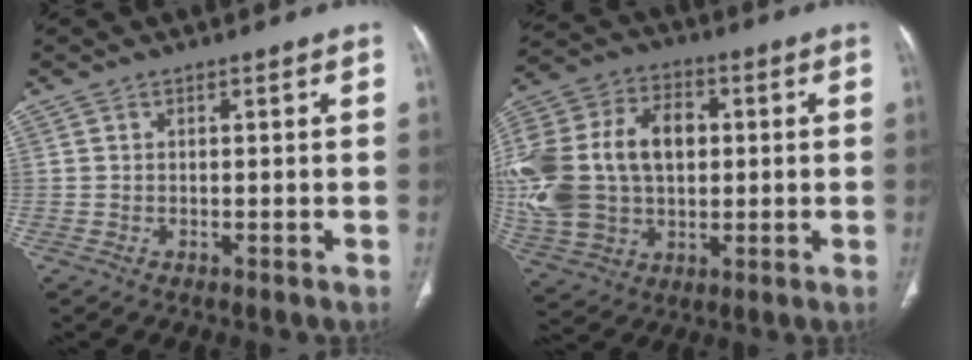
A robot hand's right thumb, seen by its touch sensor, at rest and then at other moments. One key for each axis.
{"total": 27.1, "fx": 2.4, "fy": 18.6, "fz": 19.7, "tx": -0.448, "ty": 0.032, "tz": 0.058}